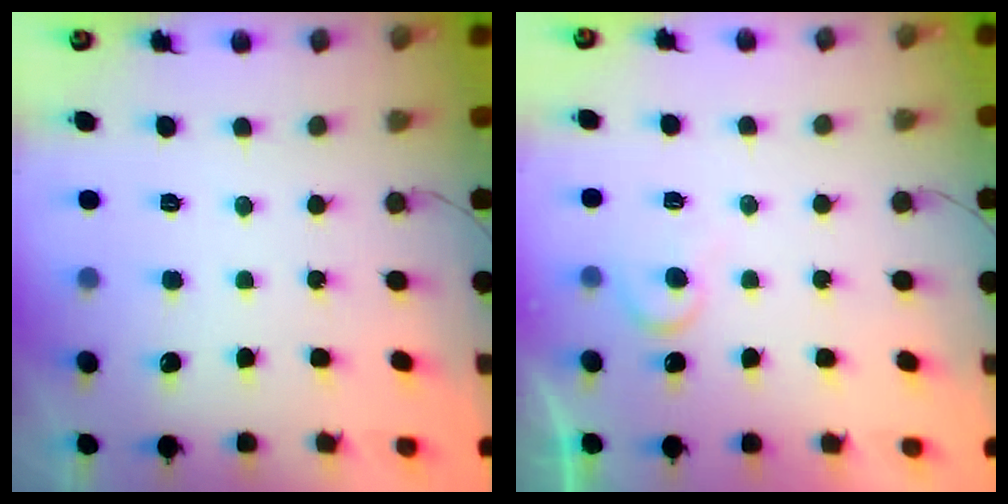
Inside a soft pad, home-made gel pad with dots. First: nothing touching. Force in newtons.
{"total": 5.3, "press": 5.3, "slide": 0.4}